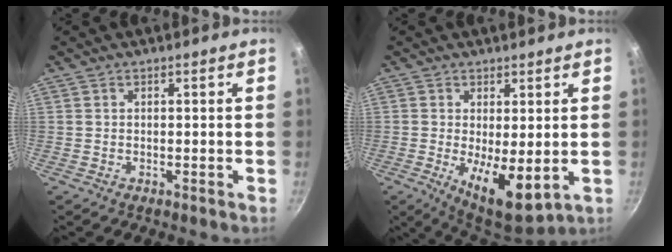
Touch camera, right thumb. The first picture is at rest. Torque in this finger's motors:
{"motor_torque": [-0.28, 0.86, 1.14, 0.03, 0.07]}